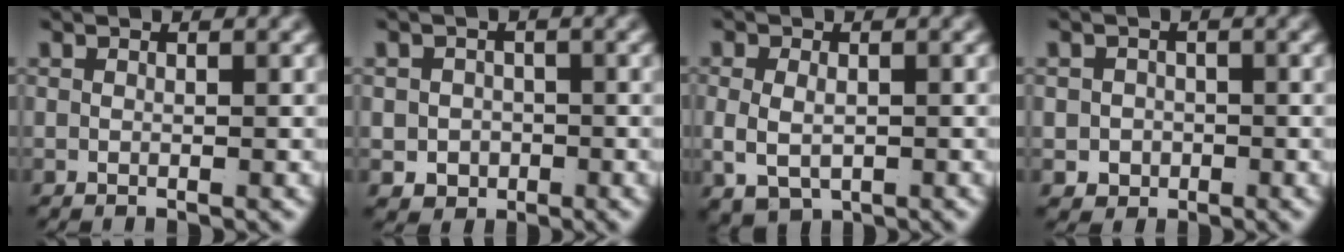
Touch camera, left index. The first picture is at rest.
{"total": 3.9, "force": [-1.3, 3.5, 1.2], "torque": [-0.017, -0.018, -0.017]}
{"total": 3.6, "force": [-0.6, 2.6, 2.5], "torque": [-0.055, -0.022, 0.009]}
{"total": 3.7, "force": [-1.2, 3.3, 1.0], "torque": [-0.021, -0.019, -0.016]}